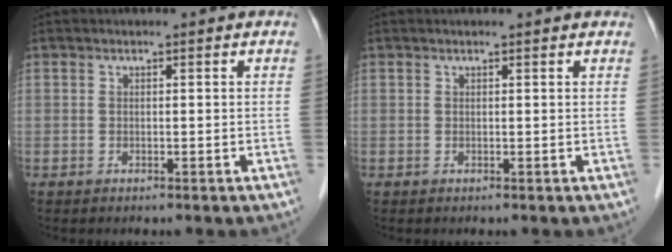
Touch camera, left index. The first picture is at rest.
{"total": 1.5, "force": [1.4, 0.1, 0.5], "torque": [-0.014, 0.012, 0.015]}